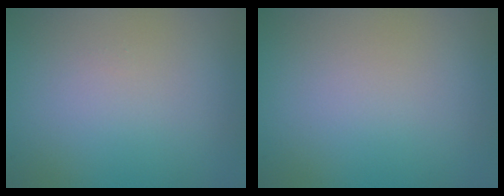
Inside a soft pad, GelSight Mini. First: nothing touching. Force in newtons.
{"total": 0.0}